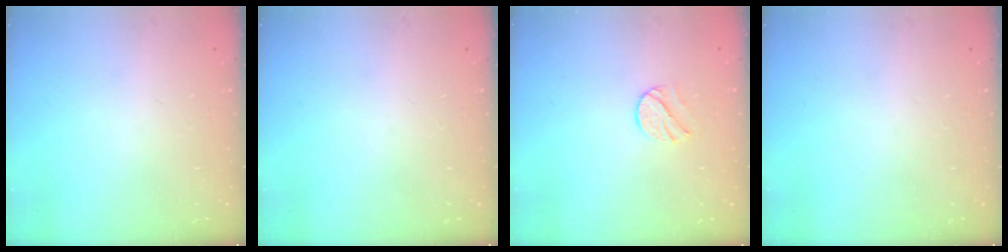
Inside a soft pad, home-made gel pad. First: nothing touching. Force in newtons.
{"total": 0.0}
{"total": 7.5, "press": 7.5, "slide": 0.7}
{"total": 0.0}